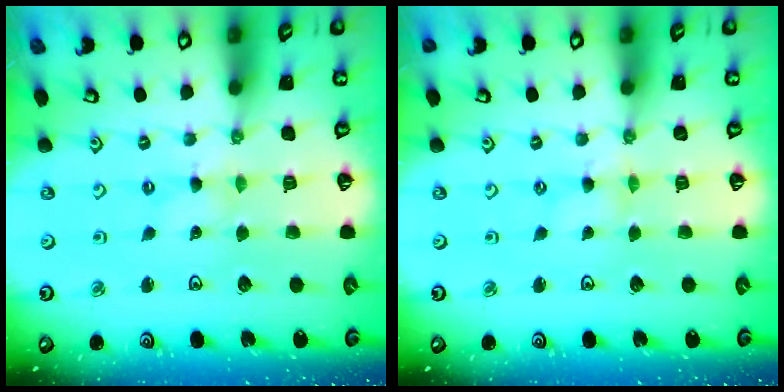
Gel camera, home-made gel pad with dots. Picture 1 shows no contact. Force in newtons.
{"total": 1.1, "press": 1.0, "slide": 0.2}